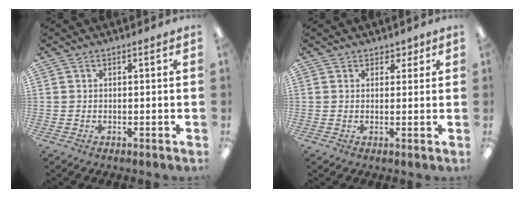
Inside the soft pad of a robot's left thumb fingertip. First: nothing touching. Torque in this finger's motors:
{"motor_torque": [0.03, 0.07, -0.06, -0.12, -0.02]}